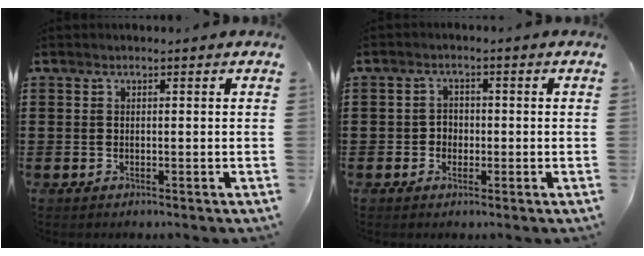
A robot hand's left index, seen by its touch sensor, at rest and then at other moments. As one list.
[{"total": 1.9, "force": [-0.7, 1.6, 0.6], "torque": [-0.017, 0.003, -0.018]}]